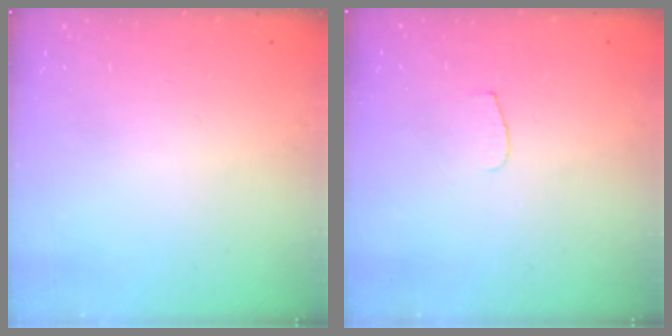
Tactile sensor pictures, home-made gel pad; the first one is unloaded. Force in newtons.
{"total": 4.3, "press": 4.2, "slide": 0.4}